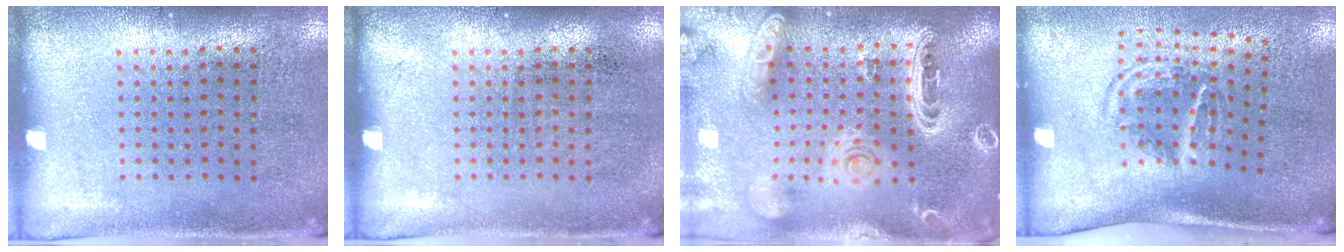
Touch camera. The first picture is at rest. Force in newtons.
{"total": 0.0}
{"total": 3.5, "press": 2.9, "slide": 2.1}
{"total": 1.8, "press": 1.1, "slide": 1.5}